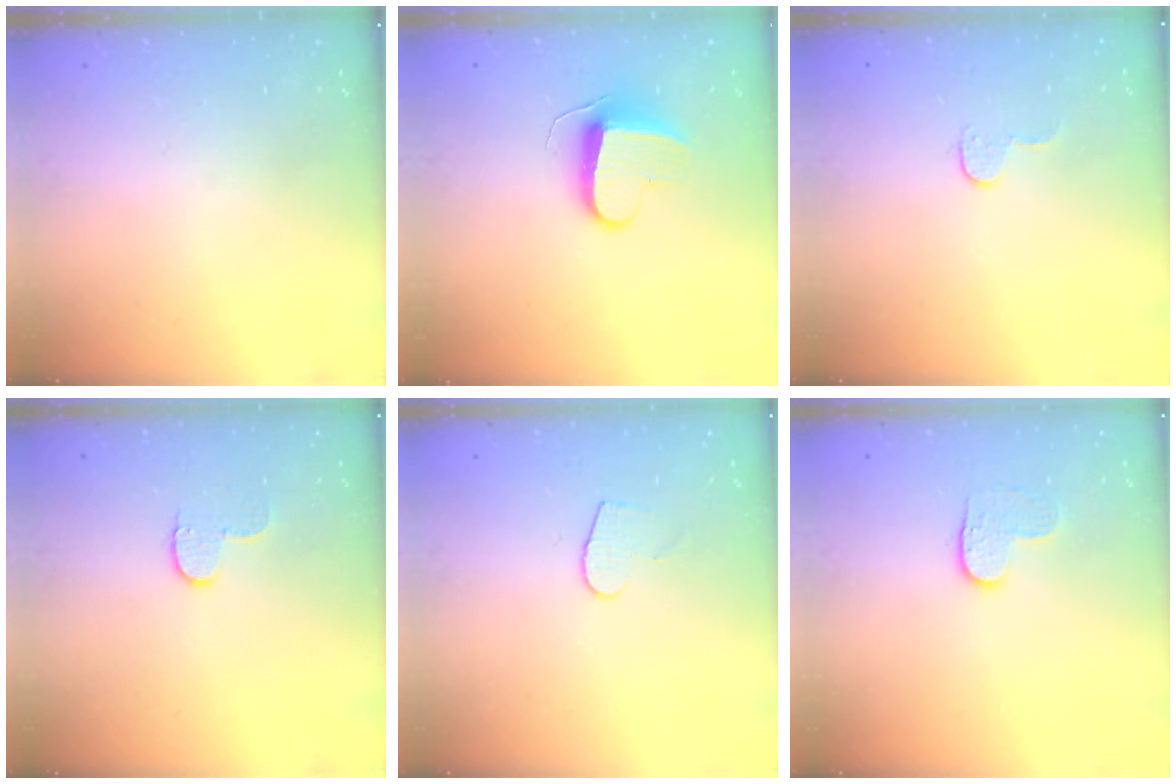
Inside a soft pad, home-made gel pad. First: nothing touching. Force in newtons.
{"total": 9.6, "press": 9.6, "slide": 0.2}
{"total": 5.7, "press": 5.7, "slide": 0.2}
{"total": 5.2, "press": 5.1, "slide": 0.6}
{"total": 5.8, "press": 5.8, "slide": 0.4}
{"total": 4.0, "press": 3.9, "slide": 0.4}